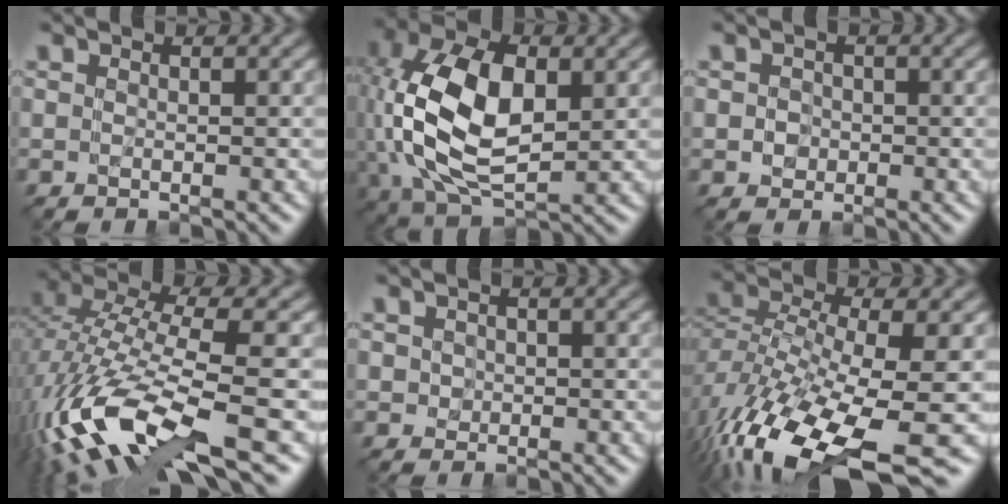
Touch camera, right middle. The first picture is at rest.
{"total": 11.8, "force": [0.9, 7.0, 9.4], "torque": [-0.215, 0.006, 0.029]}
{"total": 0.8, "force": [-0.2, 0.7, -0.3], "torque": [-0.001, -0.001, 0.004]}
{"total": 12.3, "force": [-4.9, 3.4, 10.7], "torque": [-0.228, 0.005, -0.076]}
{"total": 0.7, "force": [0.2, 0.3, -0.6], "torque": [0.004, -0.002, 0.015]}
{"total": 13.5, "force": [-7.5, 4.4, 10.4], "torque": [-0.228, -0.023, -0.115]}